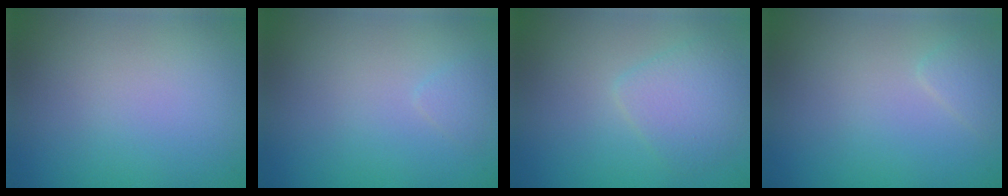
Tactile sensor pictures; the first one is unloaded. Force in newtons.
{"total": 0.9, "press": 0.9, "slide": 0.0}
{"total": 3.0, "press": 3.0, "slide": 0.1}
{"total": 1.2, "press": 1.2, "slide": 0.1}